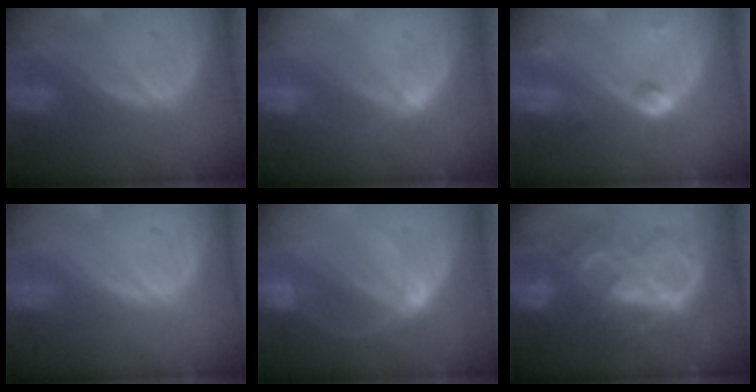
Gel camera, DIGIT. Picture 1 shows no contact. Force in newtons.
{"total": 1.7, "press": 1.7, "slide": 0.2}
{"total": 3.8, "press": 3.6, "slide": 1.3}
{"total": 0.0}
{"total": 5.2, "press": 4.8, "slide": 1.9}
{"total": 10.6, "press": 10.6, "slide": 1.0}